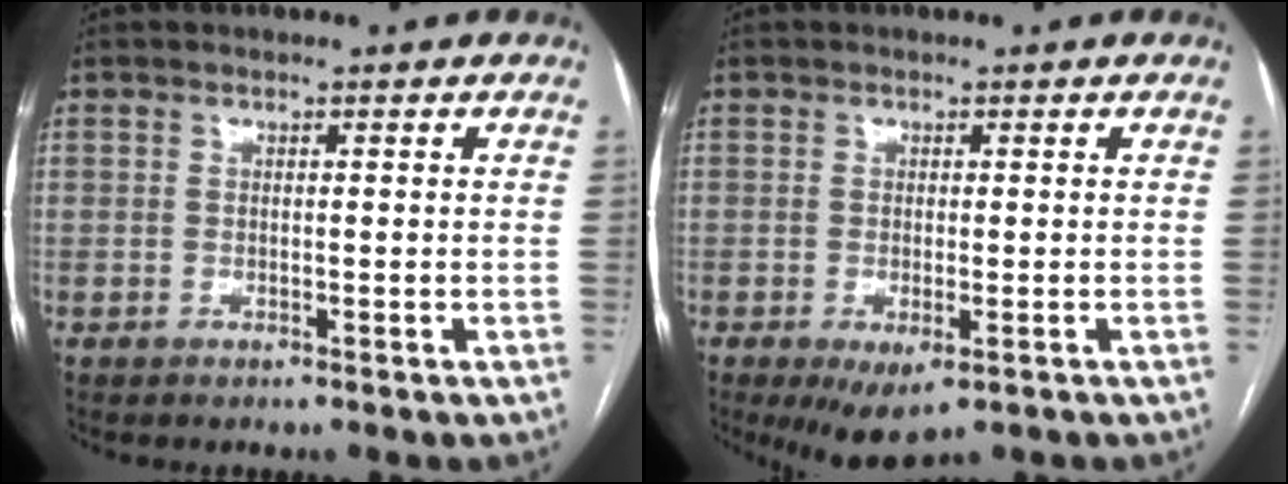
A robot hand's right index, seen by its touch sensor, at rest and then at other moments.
{"total": 5.4, "force": [-2.7, 2.0, 4.2], "torque": [-0.059, -0.014, -0.034]}